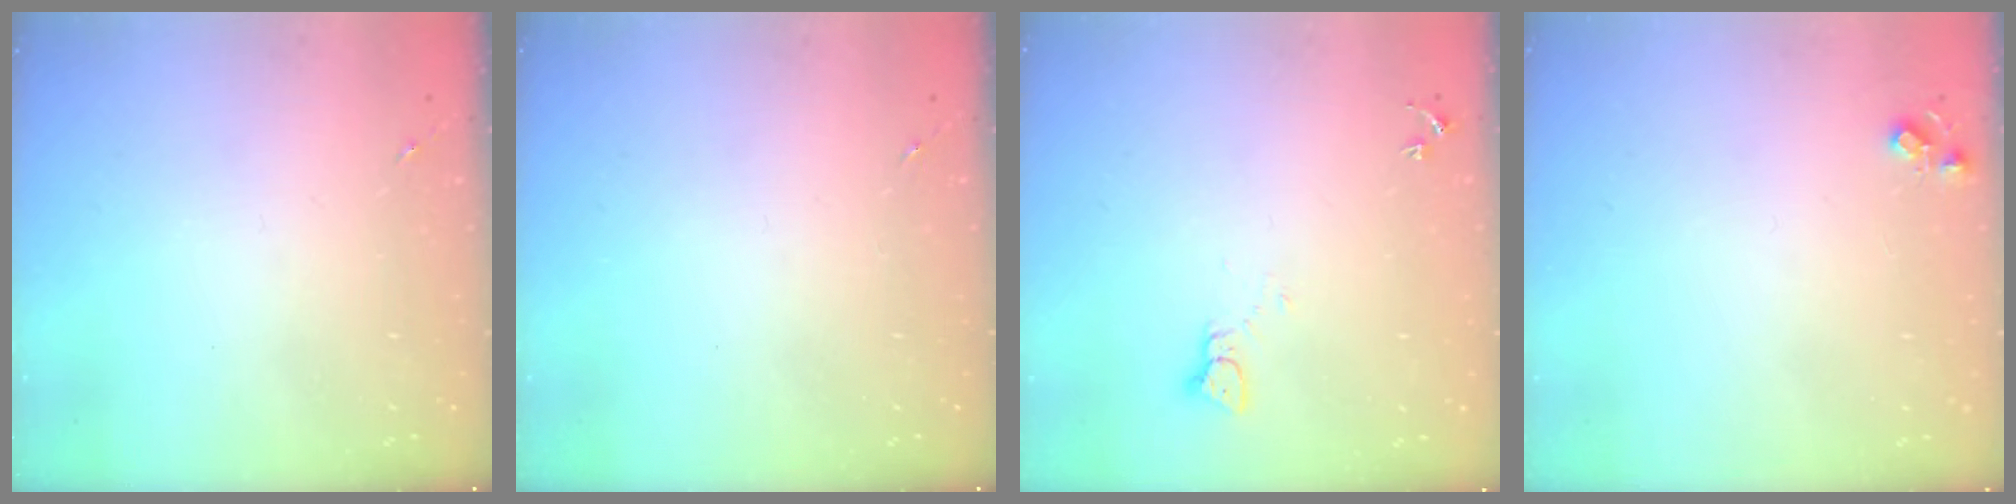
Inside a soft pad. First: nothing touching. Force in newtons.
{"total": 0.0}
{"total": 2.2, "press": 2.2, "slide": 0.2}
{"total": 5.1, "press": 5.1, "slide": 0.7}